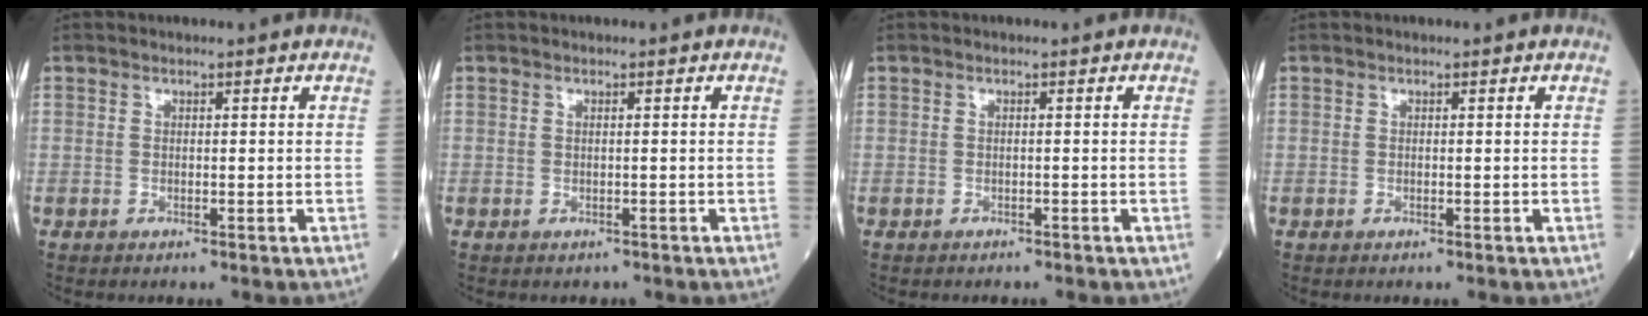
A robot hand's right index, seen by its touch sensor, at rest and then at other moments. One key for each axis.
{"total": 0.0}
{"total": 1.1, "fx": -0.9, "fy": 0.5, "fz": 0.4, "tx": -0.011, "ty": -0.001, "tz": -0.011}
{"total": 0.0}